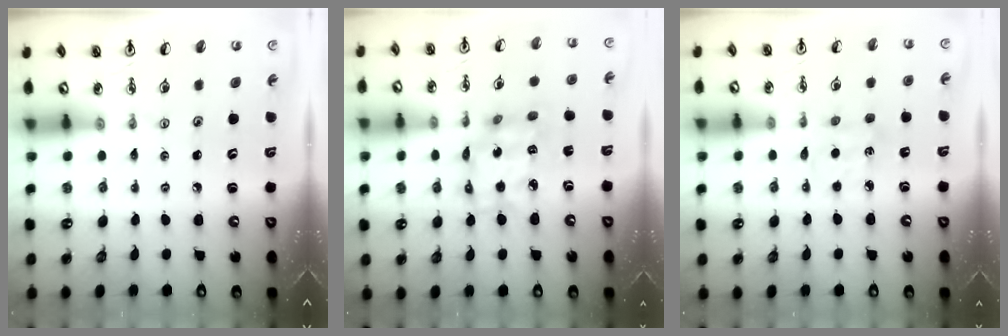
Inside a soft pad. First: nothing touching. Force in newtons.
{"total": 11.7, "press": 11.6, "slide": 0.9}
{"total": 6.1, "press": 6.1, "slide": 0.5}